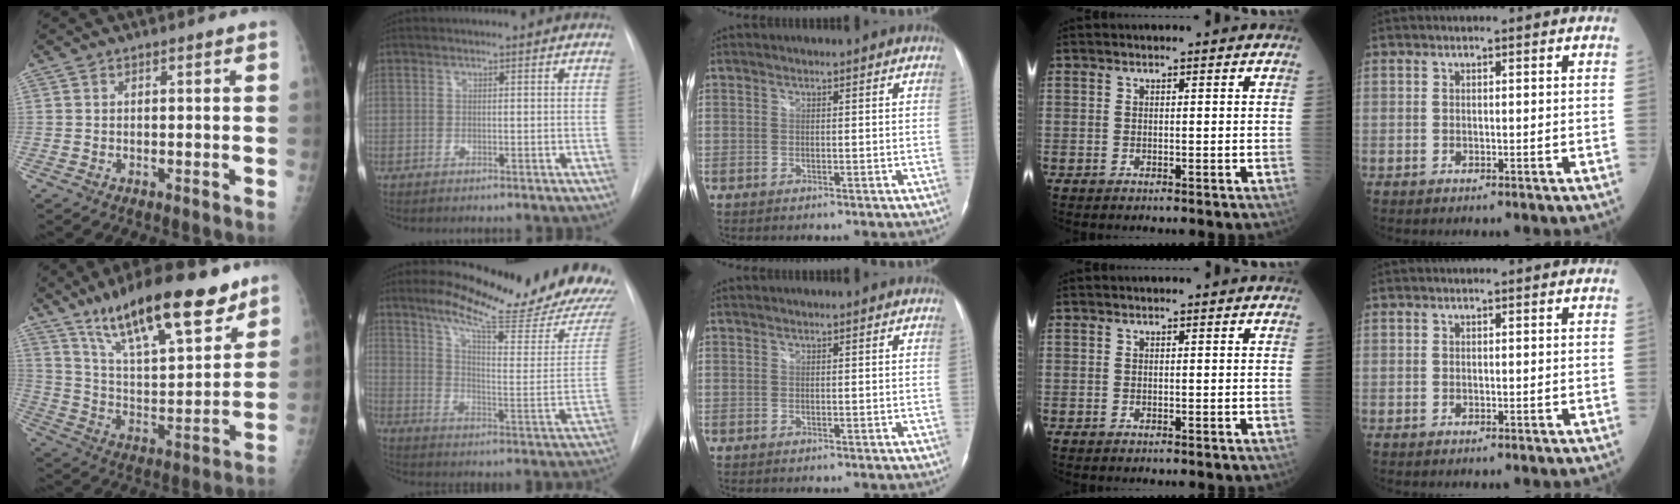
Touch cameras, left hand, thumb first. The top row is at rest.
{"thumb": {"total": 23.4, "force": [15.8, 7.2, 15.7], "torque": [-0.224, -0.061, 0.269]}, "index": {"total": 20.4, "force": [18.2, 0.4, 9.3], "torque": [-0.141, -0.094, 0.241]}}